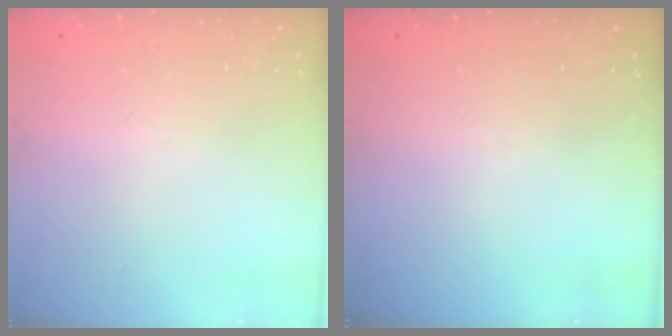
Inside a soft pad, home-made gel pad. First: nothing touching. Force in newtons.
{"total": 0.0}